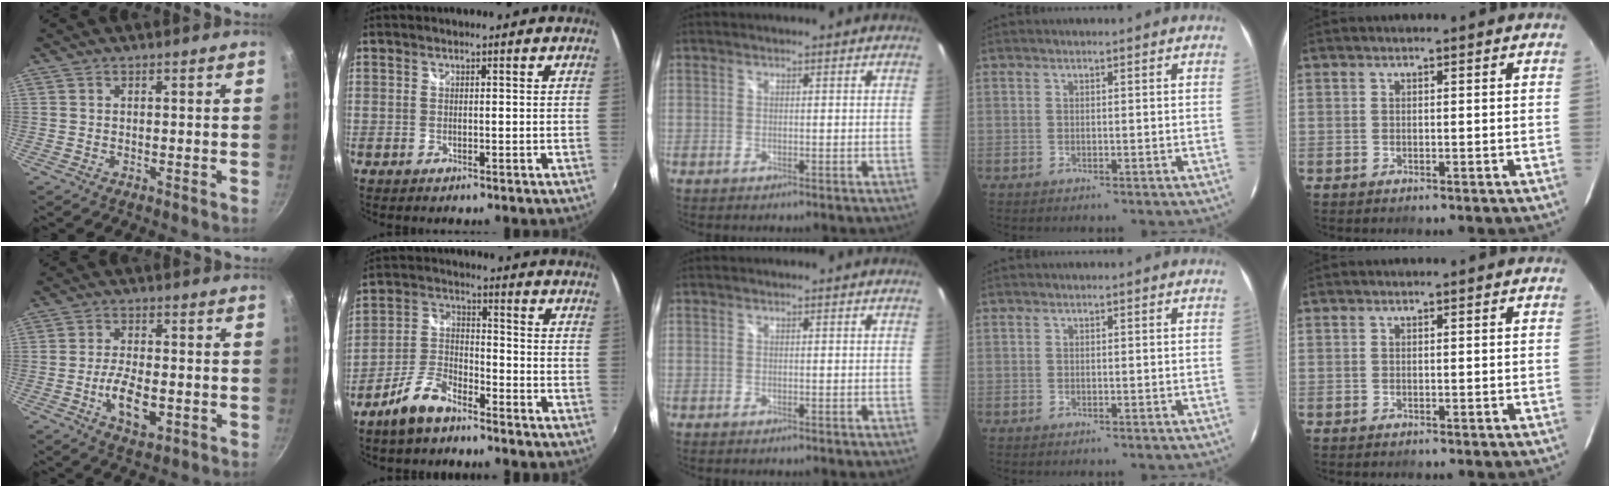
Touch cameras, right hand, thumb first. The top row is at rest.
{"thumb": {"total": 7.9, "force": [-2.1, 3.6, 6.7], "torque": [-0.119, 0.008, -0.036]}, "index": {"total": 8.3, "force": [-6.3, 2.9, 4.6], "torque": [-0.107, 0.009, -0.123]}}